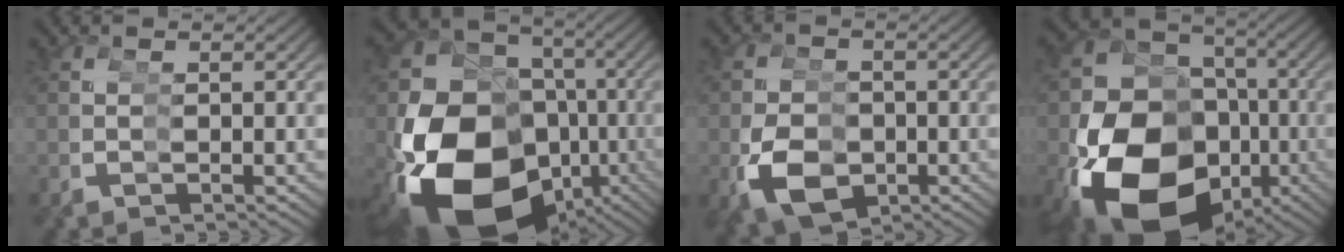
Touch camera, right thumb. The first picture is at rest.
{"total": 23.0, "force": [-5.4, 15.5, 16.1], "torque": [-0.314, -0.068, -0.049]}
{"total": 6.7, "force": [-2.3, 5.3, 3.4], "torque": [-0.074, -0.034, -0.012]}
{"total": 19.5, "force": [-4.5, 13.1, 13.7], "torque": [-0.254, -0.054, -0.040]}